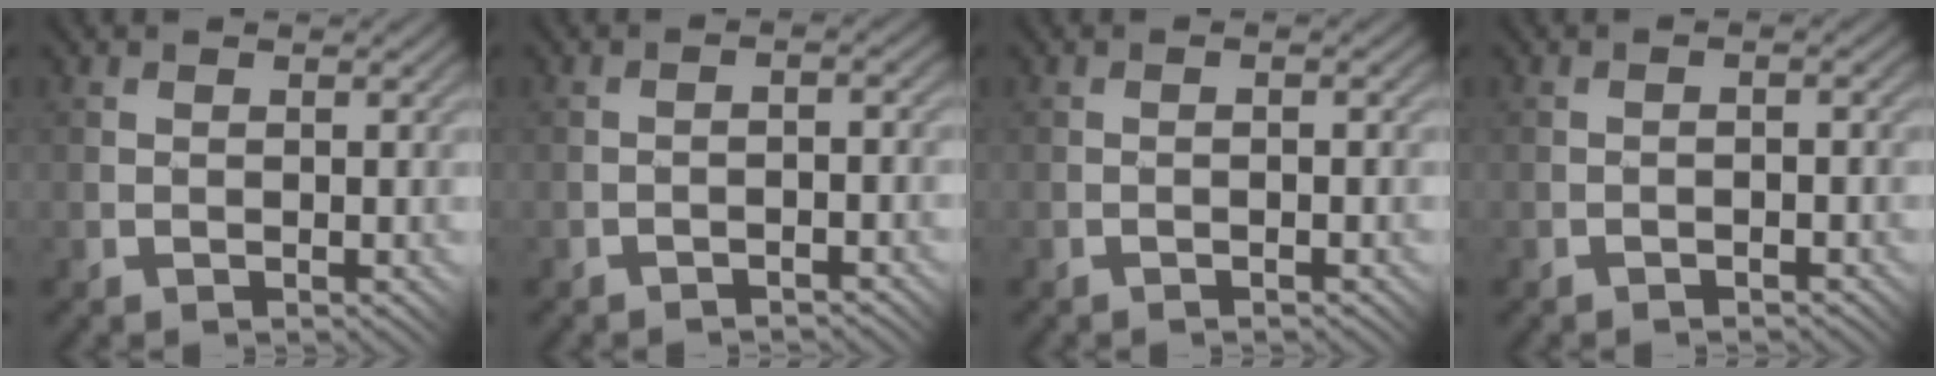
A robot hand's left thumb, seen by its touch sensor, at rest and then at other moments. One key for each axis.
{"total": 1.2, "fx": -1.1, "fy": -0.1, "fz": 0.5, "tx": -0.010, "ty": 0.012, "tz": -0.026}
{"total": 1.0, "fx": -0.5, "fy": -0.1, "fz": 0.8, "tx": -0.012, "ty": 0.010, "tz": -0.010}
{"total": 0.9, "fx": -0.7, "fy": -0.1, "fz": 0.6, "tx": -0.011, "ty": 0.009, "tz": -0.015}